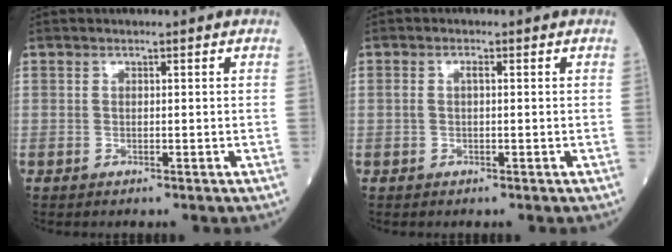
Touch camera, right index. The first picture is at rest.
{"total": 1.1, "force": [0.1, 0.3, 1.0], "torque": [-0.022, 0.004, 0.001]}